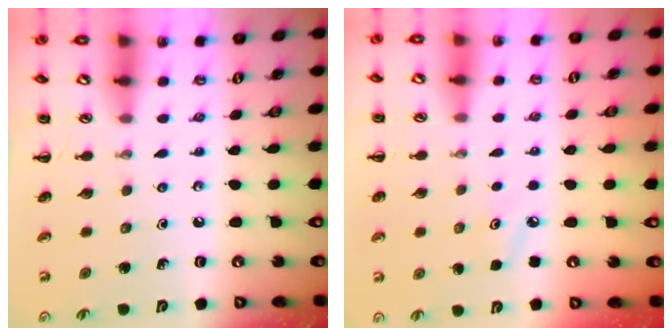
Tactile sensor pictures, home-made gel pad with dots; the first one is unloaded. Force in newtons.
{"total": 3.1, "press": 2.9, "slide": 0.9}